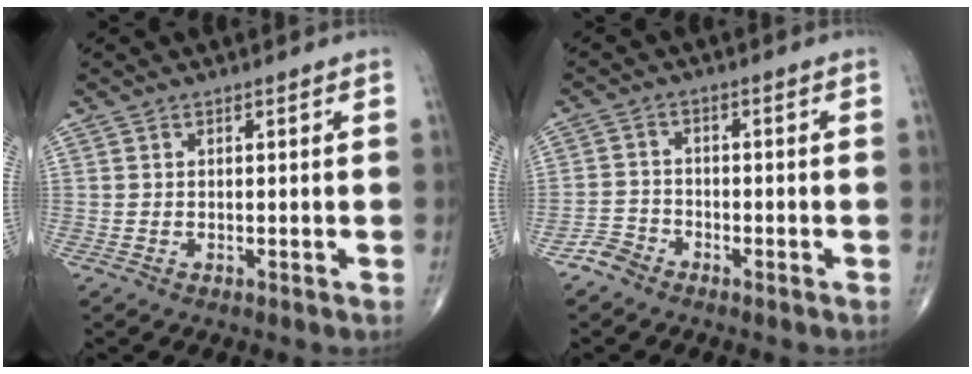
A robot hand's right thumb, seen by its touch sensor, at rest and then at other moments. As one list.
[{"total": 3.1, "force": [-2.5, 1.8, 0.3], "torque": [0.000, 0.011, -0.056]}]